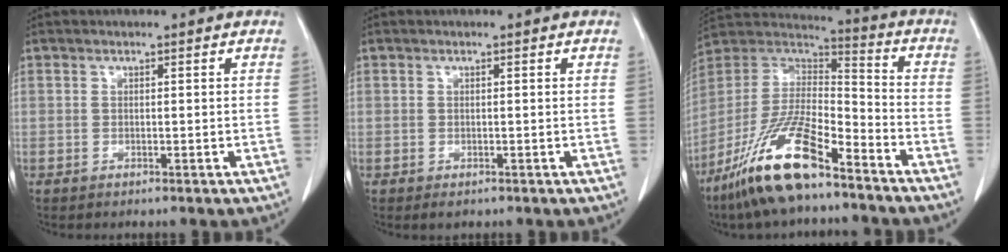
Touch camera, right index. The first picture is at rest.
{"total": 0.9, "force": [-0.4, 0.7, 0.4], "torque": [-0.003, 0.002, -0.002]}
{"total": 17.3, "force": [-11.6, 4.1, 12.1], "torque": [-0.255, -0.003, -0.215]}